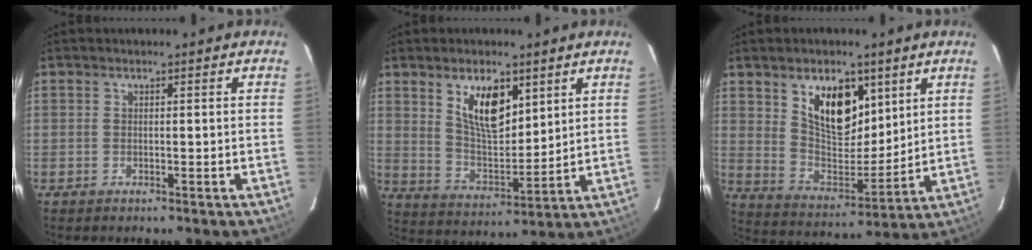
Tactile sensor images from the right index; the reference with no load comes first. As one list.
[{"total": 10.8, "force": [5.6, 4.8, 7.9], "torque": [-0.136, 0.001, 0.115]}, {"total": 13.4, "force": [6.7, 7.3, 9.1], "torque": [-0.147, -0.005, 0.131]}]